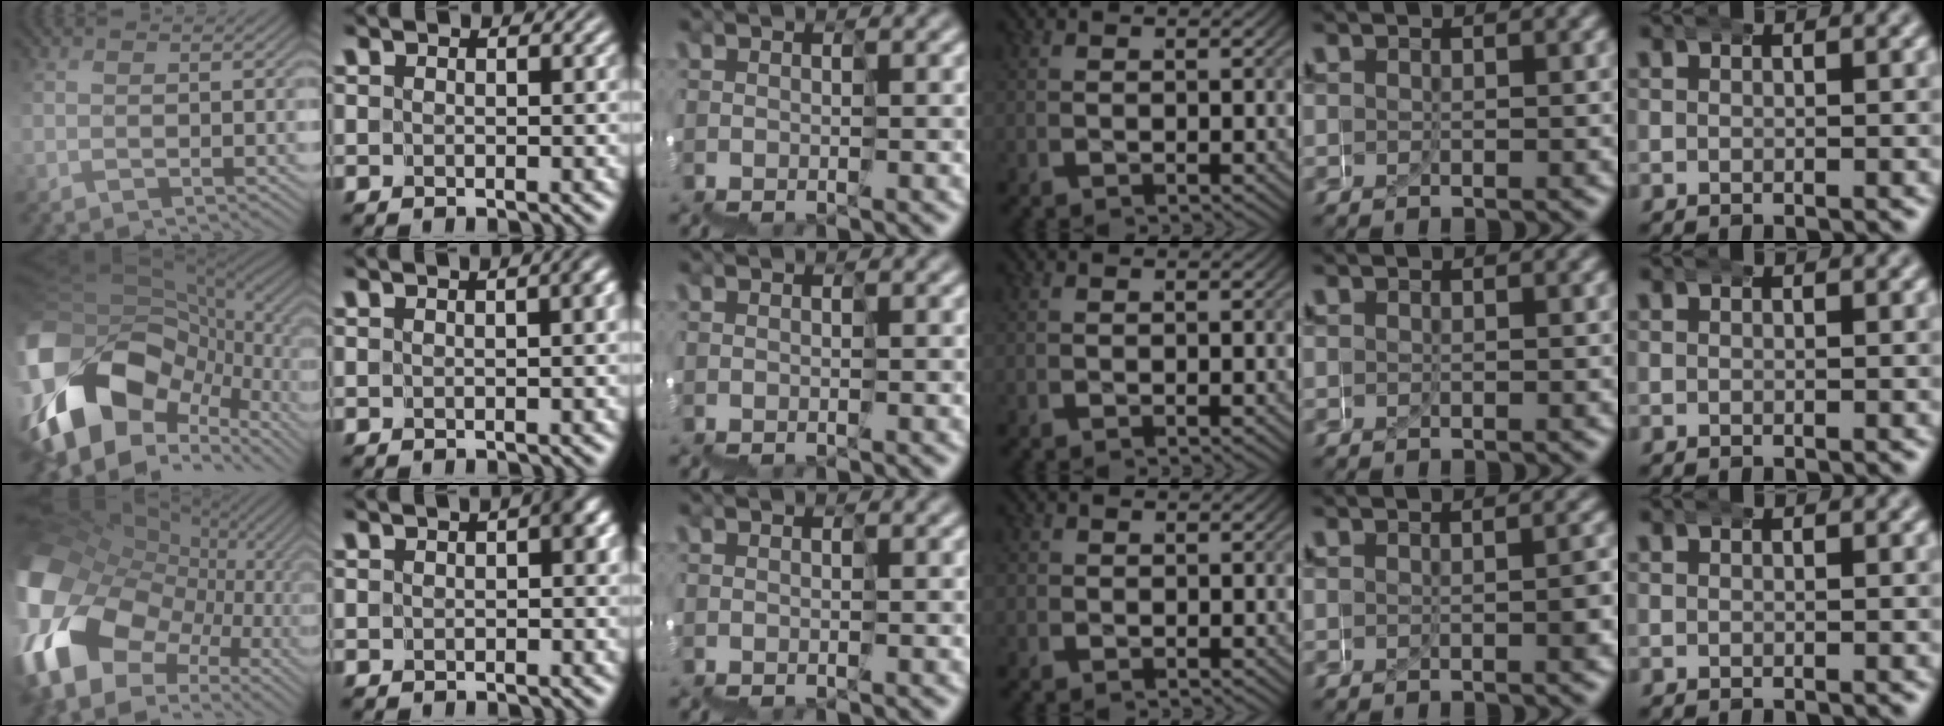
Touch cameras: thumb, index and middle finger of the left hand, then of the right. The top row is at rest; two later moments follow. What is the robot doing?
{"motion": "wrap", "object": "ethernet cable"}